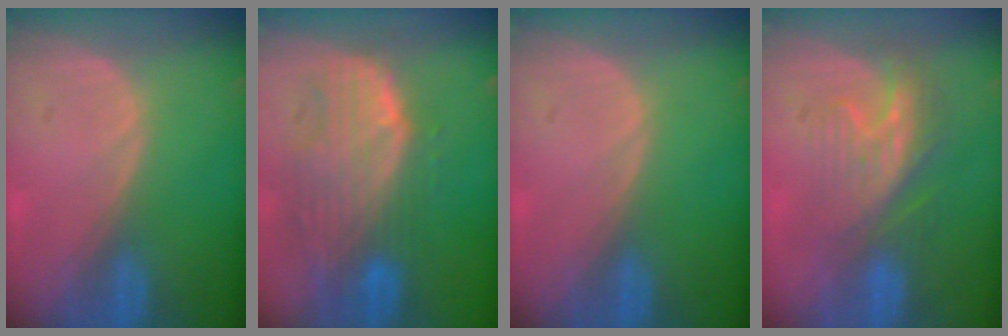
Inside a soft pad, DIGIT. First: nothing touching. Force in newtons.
{"total": 10.6, "press": 9.1, "slide": 5.4}
{"total": 0.0}
{"total": 8.6, "press": 7.6, "slide": 4.0}